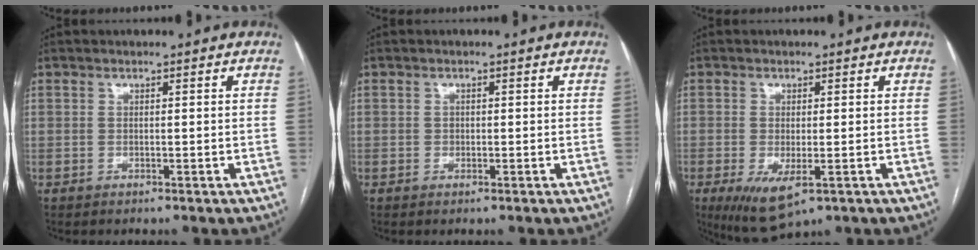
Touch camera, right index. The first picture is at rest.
{"total": 0.7, "force": [-0.1, 0.7, 0.2], "torque": [0.000, 0.003, -0.001]}
{"total": 7.2, "force": [-3.2, 2.7, 5.9], "torque": [-0.097, -0.020, -0.044]}